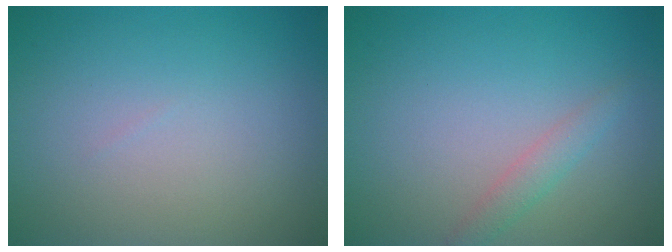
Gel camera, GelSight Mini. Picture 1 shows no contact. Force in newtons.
{"total": 1.5, "press": 1.5, "slide": 0.1}